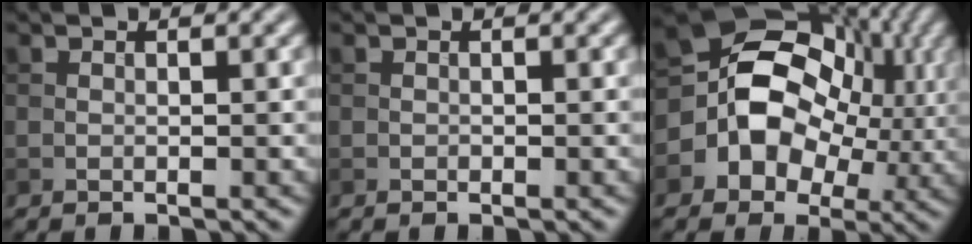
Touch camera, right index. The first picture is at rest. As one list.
[{"total": 0.0}, {"total": 12.2, "force": [0.5, 9.9, 7.1], "torque": [-0.127, -0.001, -0.006]}]